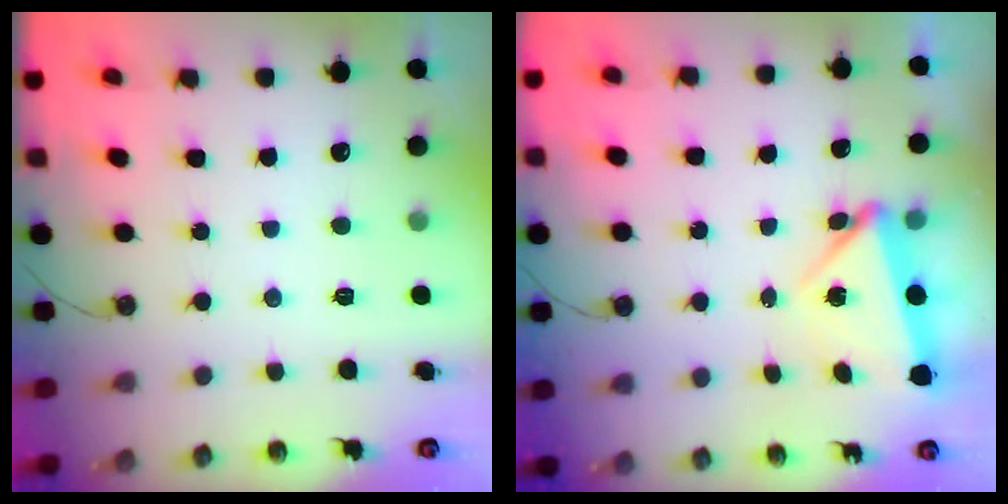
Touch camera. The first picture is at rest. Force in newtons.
{"total": 10.9, "press": 5.3, "slide": 9.5}